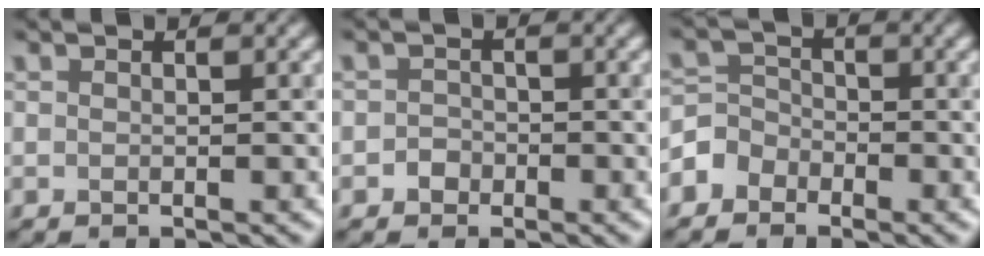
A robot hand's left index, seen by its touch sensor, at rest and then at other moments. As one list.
[{"total": 1.1, "force": [-0.5, 1.0, 0.2], "torque": [0.003, 0.005, -0.012]}, {"total": 2.6, "force": [-1.7, 2.0, 0.2], "torque": [0.002, 0.010, -0.046]}]